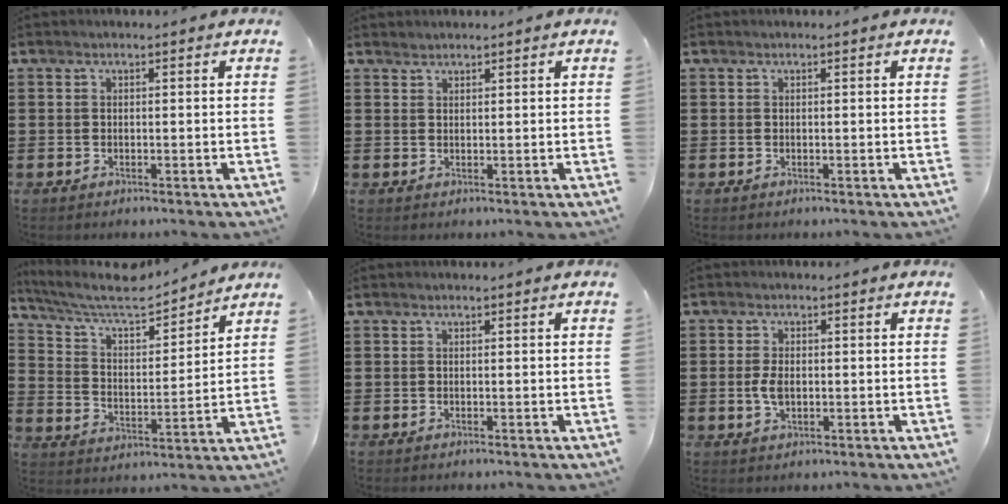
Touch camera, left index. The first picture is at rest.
{"total": 0.8, "force": [0.8, 0.1, 0.0], "torque": [-0.001, -0.001, 0.016]}
{"total": 0.0}
{"total": 8.3, "force": [7.3, 1.6, 3.7], "torque": [-0.100, -0.040, 0.125]}
{"total": 0.0}
{"total": 3.3, "force": [-0.2, 1.7, 2.8], "torque": [-0.068, -0.001, -0.009]}